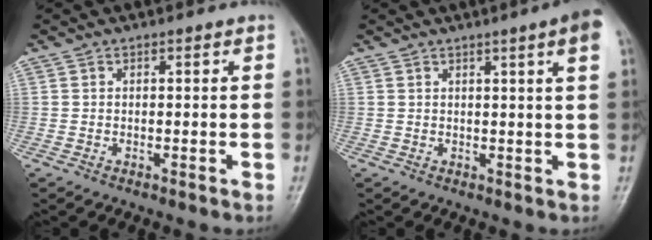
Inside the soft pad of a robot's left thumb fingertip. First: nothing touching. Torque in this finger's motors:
{"motor_torque": [0.83, 0.30, 0.54, -1.03, 0.00]}